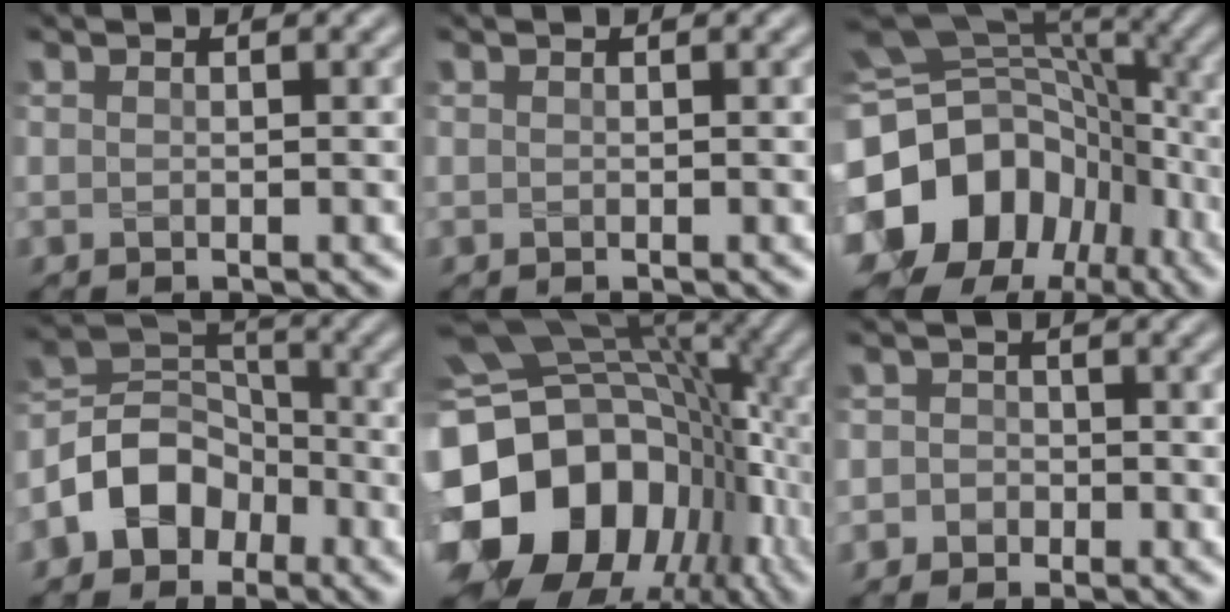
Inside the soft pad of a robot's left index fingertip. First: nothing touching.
{"total": 0.0}
{"total": 21.3, "force": [-7.3, 17.5, 9.7], "torque": [-0.200, -0.035, -0.126]}
{"total": 6.4, "force": [-3.2, 4.7, 2.8], "torque": [-0.039, 0.008, -0.075]}
{"total": 18.6, "force": [-4.8, 14.1, 11.2], "torque": [-0.239, -0.016, -0.084]}
{"total": 2.5, "force": [-0.6, 2.4, 0.5], "torque": [0.022, 0.012, -0.037]}